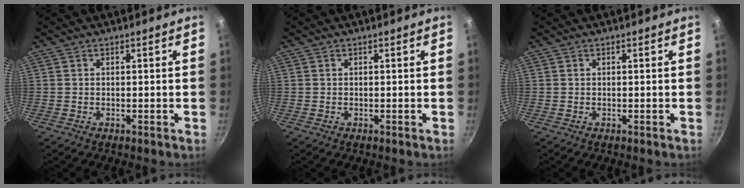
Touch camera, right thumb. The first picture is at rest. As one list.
[{"total": 0.0}, {"total": 0.0}]